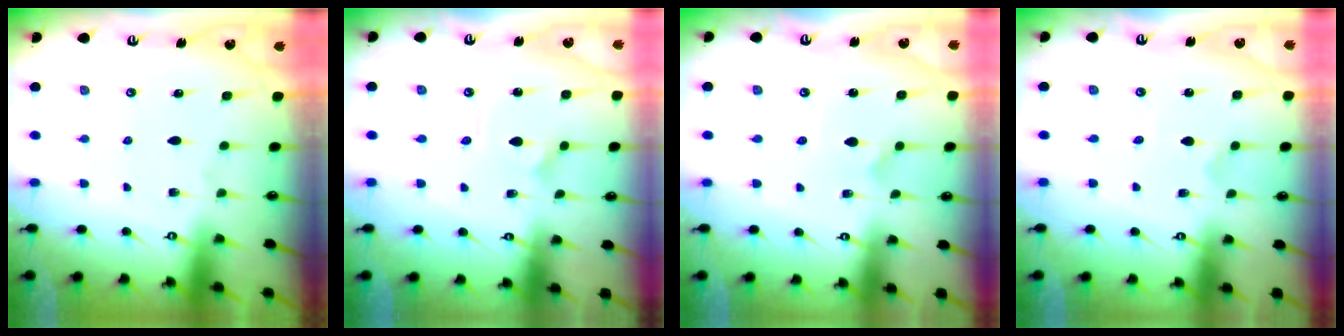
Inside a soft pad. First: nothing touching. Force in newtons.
{"total": 2.1, "press": 2.1, "slide": 0.1}
{"total": 2.9, "press": 2.8, "slide": 0.3}
{"total": 0.0}